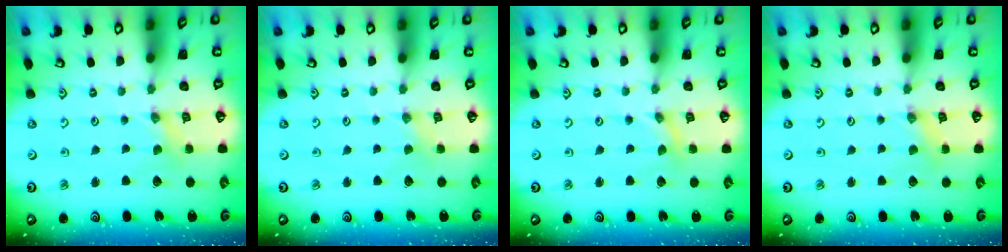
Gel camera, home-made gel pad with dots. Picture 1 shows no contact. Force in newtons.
{"total": 0.6, "press": 0.6, "slide": 0.2}
{"total": 0.0}
{"total": 1.7, "press": 1.7, "slide": 0.3}